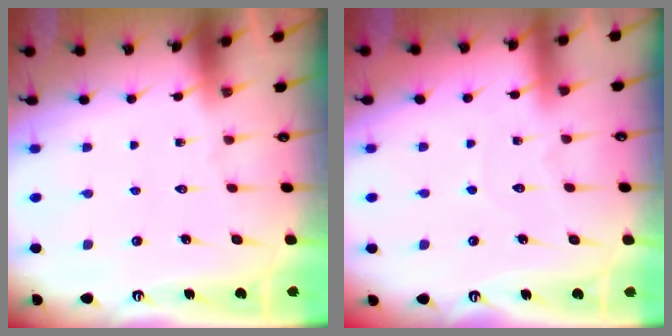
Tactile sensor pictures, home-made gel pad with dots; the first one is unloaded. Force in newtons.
{"total": 2.8, "press": 2.8, "slide": 0.3}